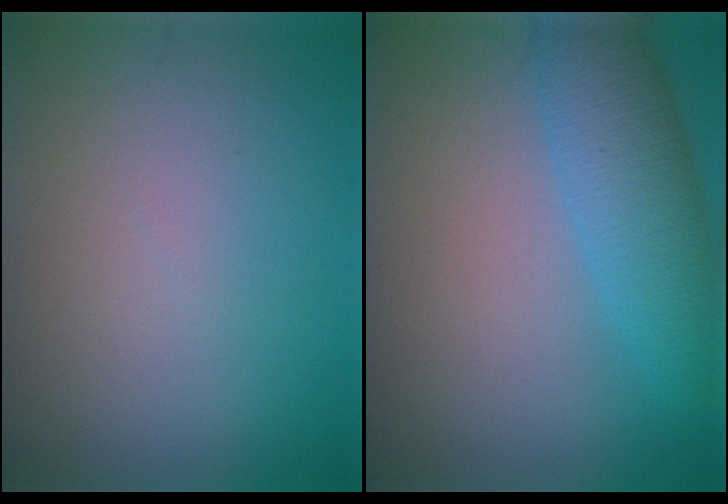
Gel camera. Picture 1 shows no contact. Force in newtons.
{"total": 5.3, "press": 5.3, "slide": 0.4}